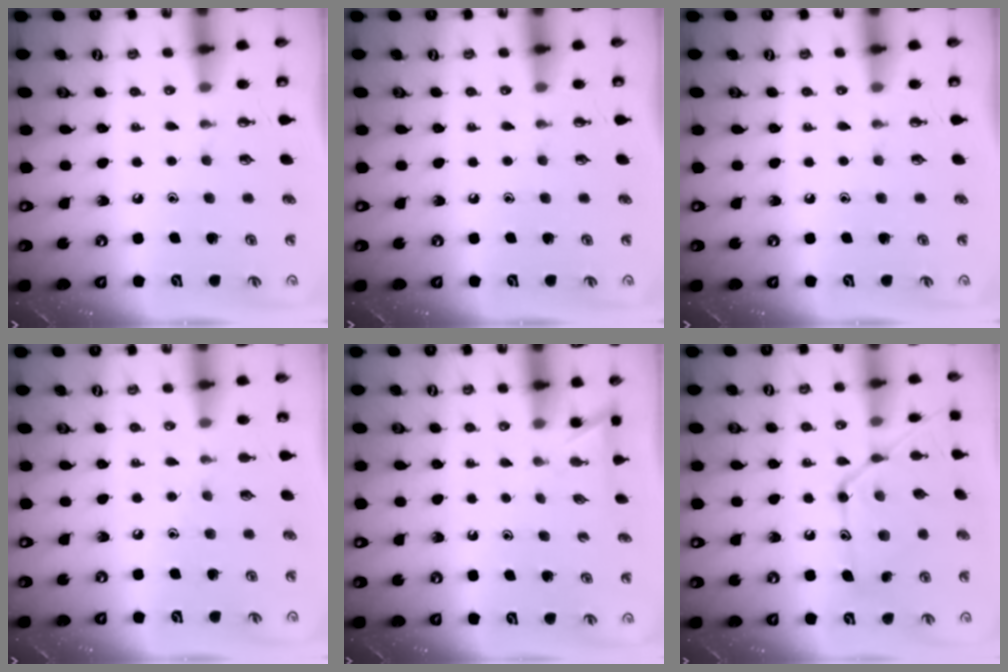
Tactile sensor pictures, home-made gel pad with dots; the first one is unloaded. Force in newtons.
{"total": 0.0}
{"total": 0.0}
{"total": 5.1, "press": 5.0, "slide": 0.6}
{"total": 2.3, "press": 2.3, "slide": 0.2}
{"total": 14.6, "press": 14.6, "slide": 0.8}